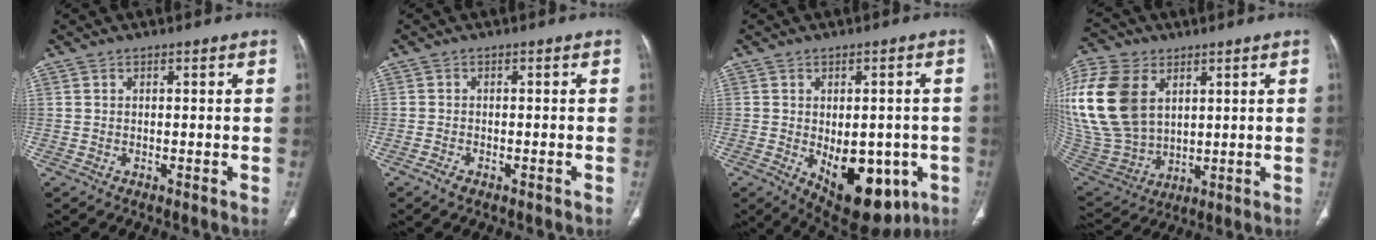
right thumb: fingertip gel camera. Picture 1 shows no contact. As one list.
[{"total": 1.6, "force": [-1.2, 0.7, 0.9], "torque": [-0.023, 0.003, -0.022]}, {"total": 15.4, "force": [-4.6, 8.7, 11.9], "torque": [-0.136, 0.000, -0.040]}, {"total": 24.9, "force": [7.0, 17.4, 16.4], "torque": [-0.381, -0.006, 0.148]}]